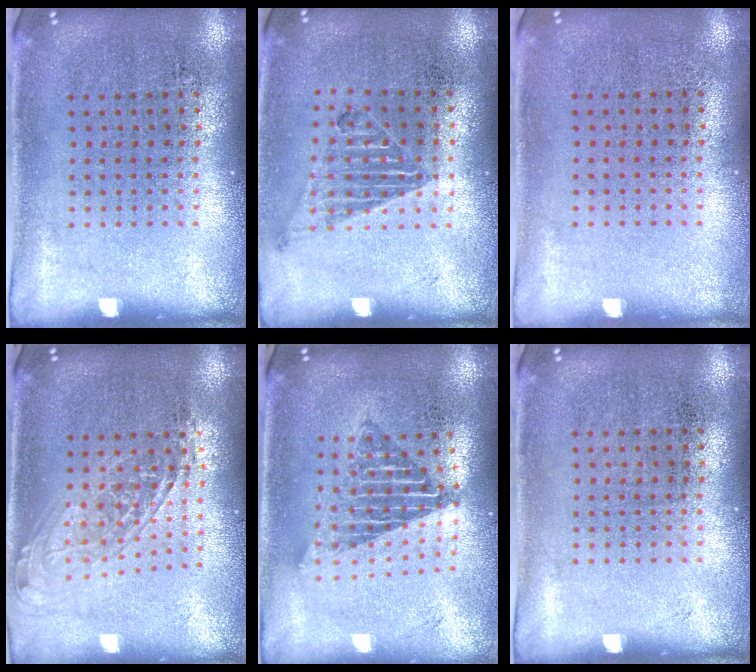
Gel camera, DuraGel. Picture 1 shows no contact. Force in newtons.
{"total": 1.0, "press": 1.0, "slide": 0.3}
{"total": 0.0}
{"total": 1.7, "press": 1.3, "slide": 1.0}
{"total": 1.6, "press": 1.4, "slide": 0.9}
{"total": 0.0}